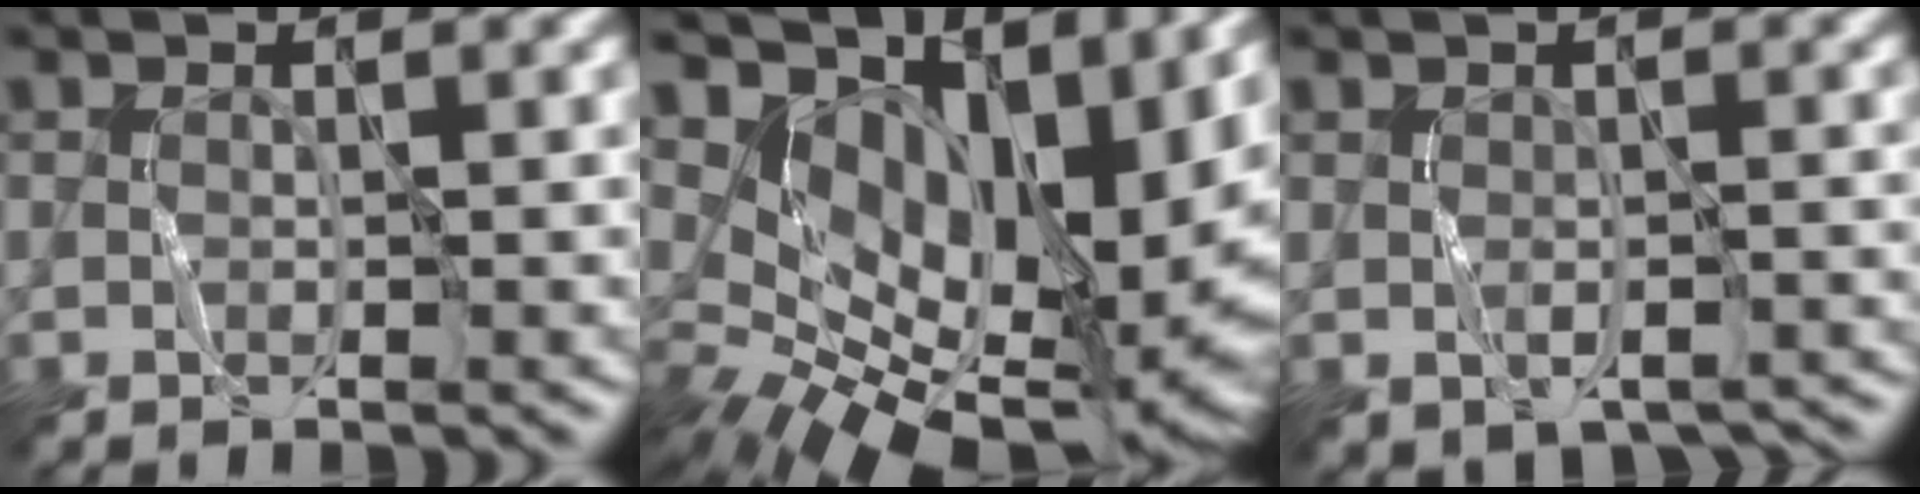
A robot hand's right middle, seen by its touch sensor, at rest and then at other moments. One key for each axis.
{"total": 14.3, "fx": 3.9, "fy": 7.8, "fz": 11.3, "tx": -0.187, "ty": -0.008, "tz": 0.093}
{"total": 1.9, "fx": -0.9, "fy": 1.0, "fz": 1.3, "tx": -0.025, "ty": -0.012, "tz": 0.000}